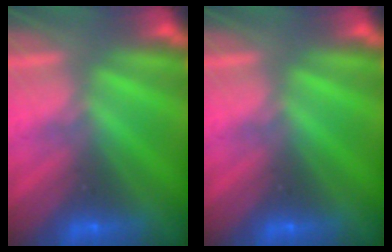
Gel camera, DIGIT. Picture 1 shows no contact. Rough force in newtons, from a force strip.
{"total": 0.0}